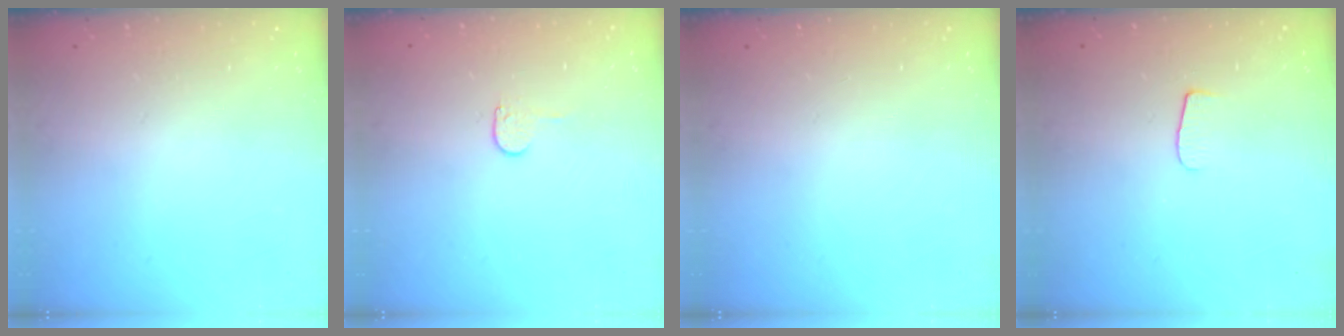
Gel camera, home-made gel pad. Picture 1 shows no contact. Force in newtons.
{"total": 4.0, "press": 4.0, "slide": 0.3}
{"total": 0.0}
{"total": 6.0, "press": 6.0, "slide": 0.6}